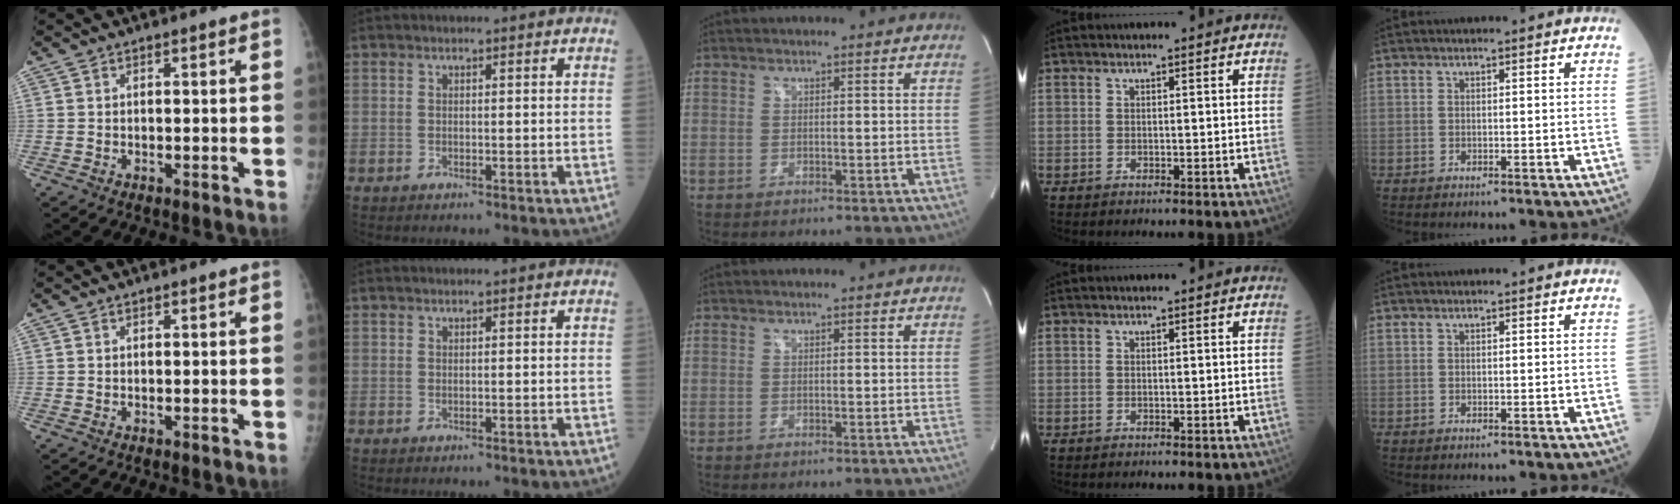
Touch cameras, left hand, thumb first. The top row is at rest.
{}